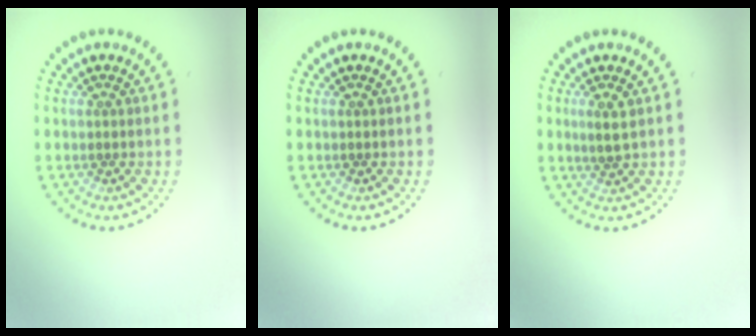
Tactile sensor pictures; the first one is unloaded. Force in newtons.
{"total": 0.0}
{"total": 1.8, "press": 1.6, "slide": 0.7}